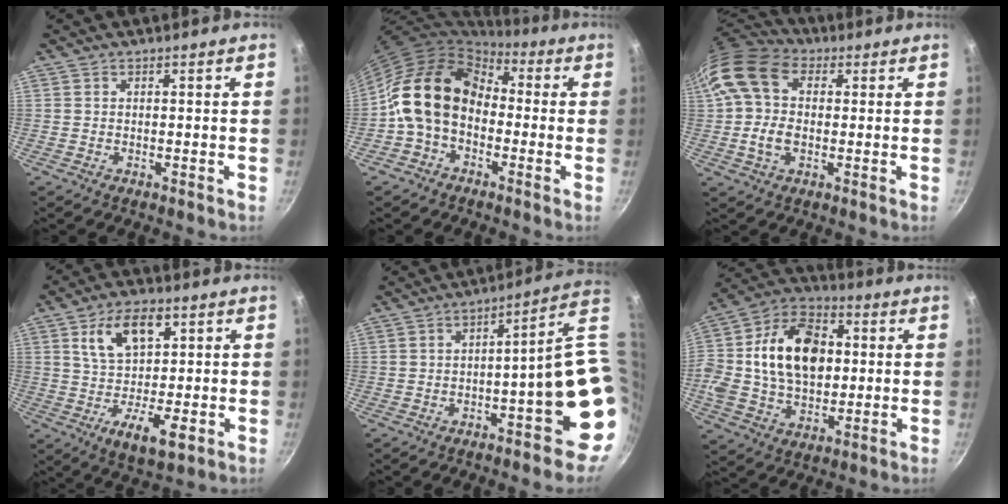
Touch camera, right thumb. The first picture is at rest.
{"total": 14.0, "force": [-1.2, 10.7, 8.9], "torque": [-0.128, 0.040, -0.039]}
{"total": 14.8, "force": [1.8, 10.5, 10.2], "torque": [-0.195, 0.016, 0.019]}
{"total": 12.8, "force": [2.4, 7.1, 10.3], "torque": [-0.140, -0.010, 0.040]}
{"total": 14.7, "force": [-1.8, 3.5, 14.2], "torque": [-0.145, 0.029, -0.018]}
{"total": 21.5, "force": [2.2, 14.9, 15.4], "torque": [-0.261, 0.028, 0.025]}